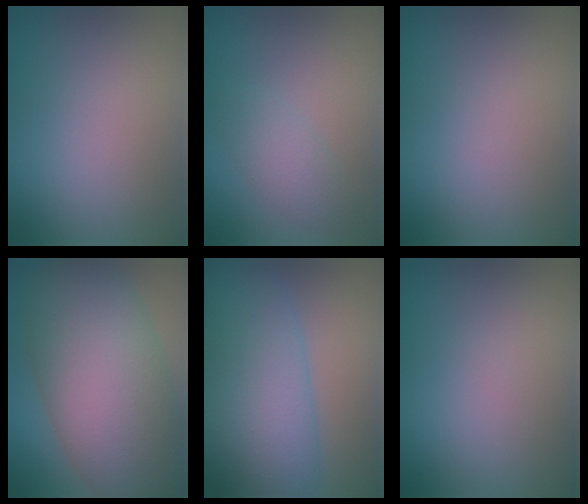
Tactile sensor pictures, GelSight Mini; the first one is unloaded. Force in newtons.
{"total": 2.2, "press": 2.2, "slide": 0.1}
{"total": 0.0}
{"total": 13.2, "press": 13.2, "slide": 0.8}
{"total": 9.8, "press": 9.8, "slide": 0.2}
{"total": 0.0}